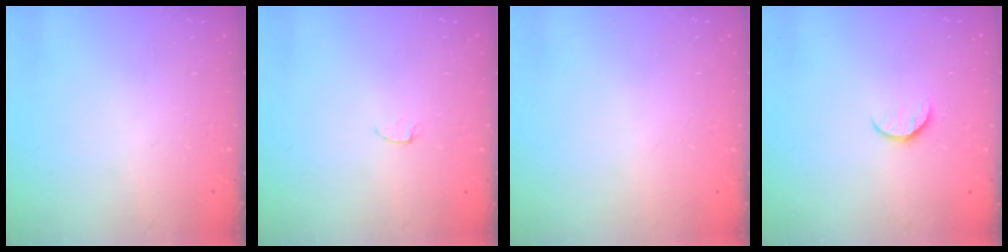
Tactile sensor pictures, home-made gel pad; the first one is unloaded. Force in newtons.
{"total": 2.9, "press": 2.9, "slide": 0.3}
{"total": 0.7, "press": 0.7, "slide": 0.1}
{"total": 5.5, "press": 5.5, "slide": 0.4}